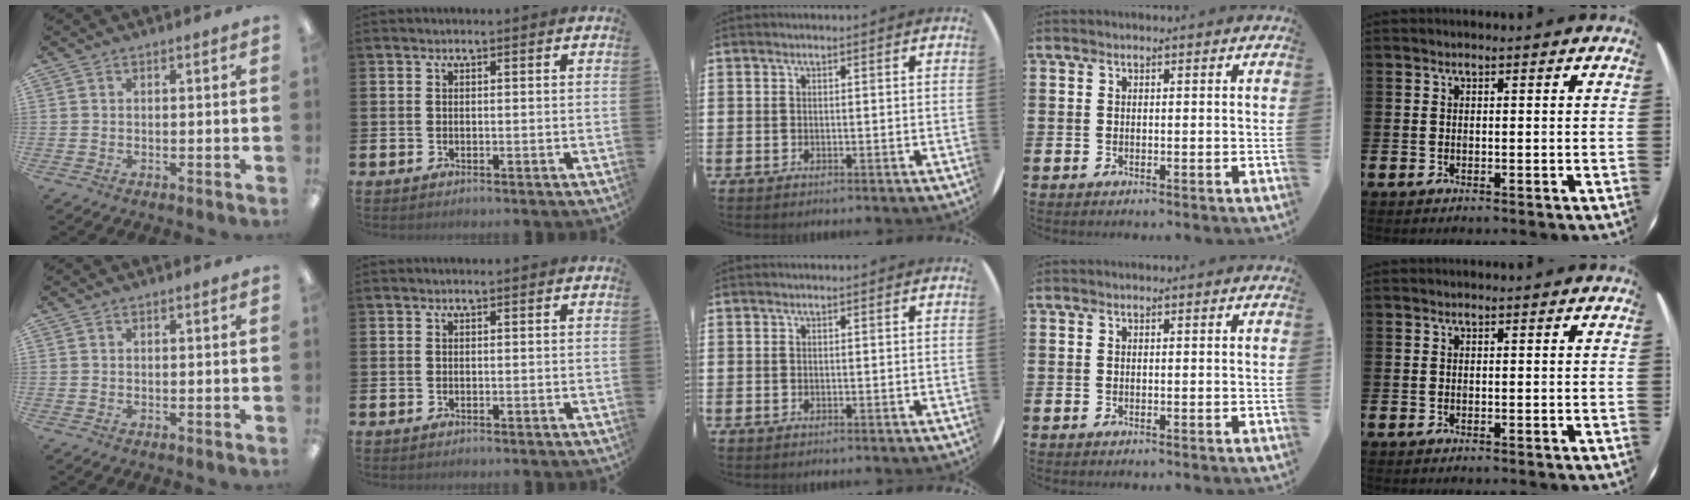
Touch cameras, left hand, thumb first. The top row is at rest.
{}